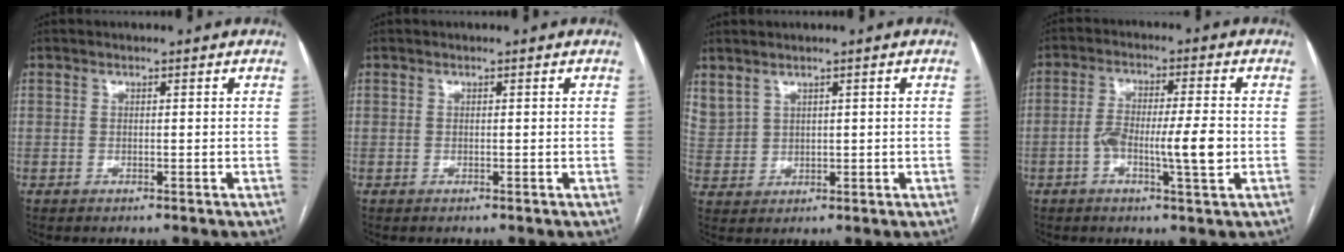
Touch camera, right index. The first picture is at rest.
{"total": 0.0}
{"total": 5.2, "force": [3.5, 3.3, 2.0], "torque": [-0.054, 0.010, 0.090]}
{"total": 8.1, "force": [-1.7, 1.0, 7.8], "torque": [-0.139, 0.005, -0.031]}